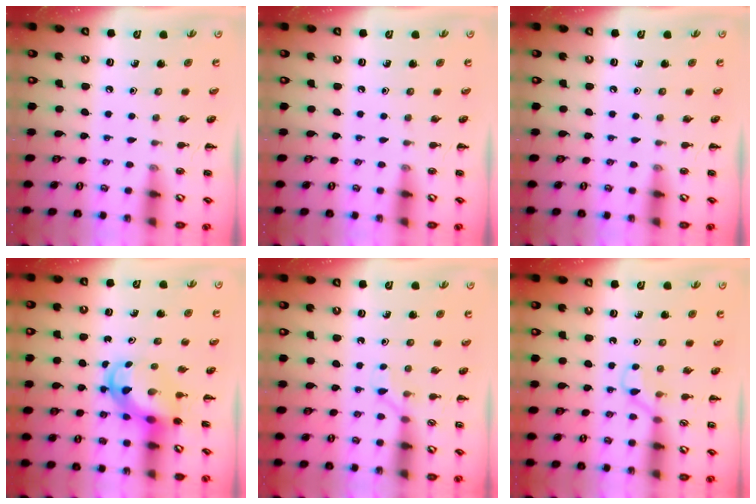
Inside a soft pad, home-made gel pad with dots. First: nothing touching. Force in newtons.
{"total": 0.0}
{"total": 0.0}
{"total": 5.5, "press": 5.5, "slide": 0.5}
{"total": 2.6, "press": 2.5, "slide": 0.9}
{"total": 3.7, "press": 3.4, "slide": 1.4}